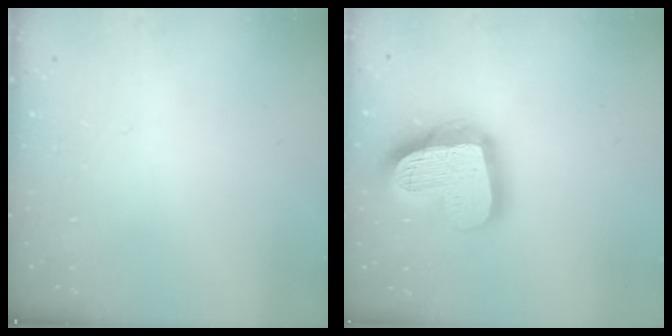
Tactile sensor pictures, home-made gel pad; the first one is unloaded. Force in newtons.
{"total": 21.6, "press": 21.5, "slide": 1.9}